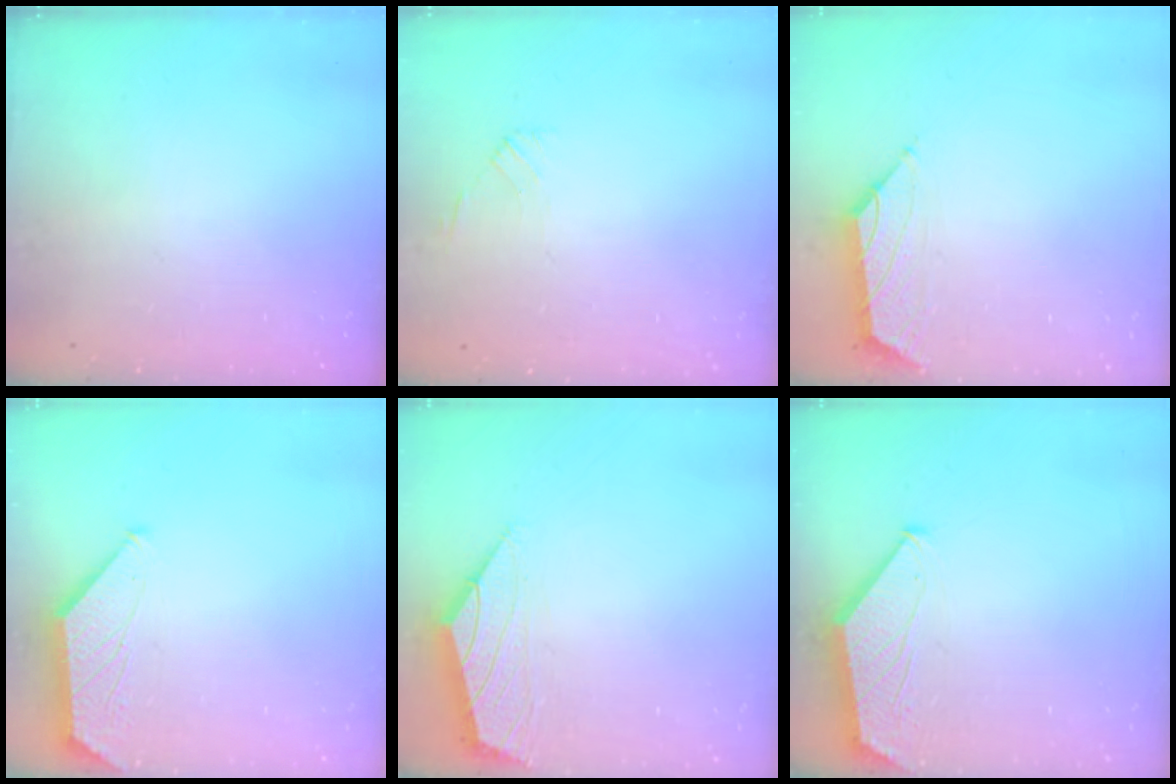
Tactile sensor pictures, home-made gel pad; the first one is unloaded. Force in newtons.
{"total": 1.4, "press": 1.3, "slide": 0.4}
{"total": 1.6, "press": 1.4, "slide": 0.6}
{"total": 1.3, "press": 1.3, "slide": 0.3}
{"total": 0.0}
{"total": 1.5, "press": 1.5, "slide": 0.4}